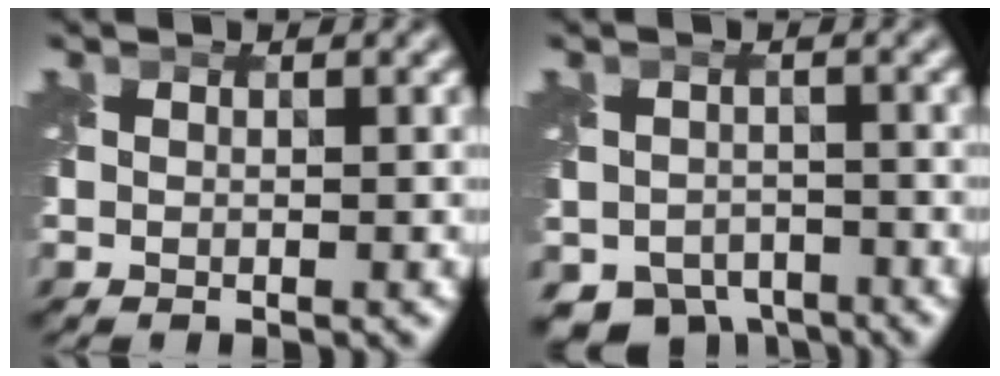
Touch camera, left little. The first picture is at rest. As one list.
[{"total": 6.1, "force": [-4.6, 3.5, 2.0], "torque": [-0.031, -0.028, -0.074]}]